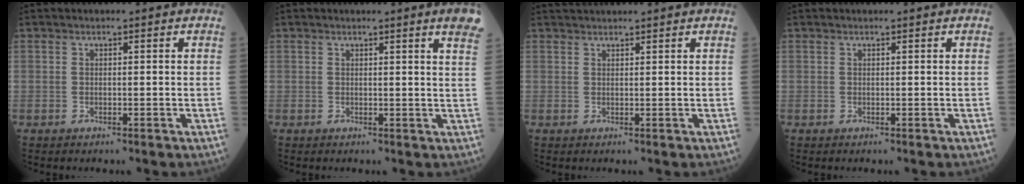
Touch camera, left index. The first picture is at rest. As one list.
[{"total": 4.3, "force": [3.2, -0.3, 2.8], "torque": [-0.030, -0.011, 0.022]}, {"total": 2.7, "force": [2.6, -0.2, 0.7], "torque": [-0.007, 0.029, 0.049]}, {"total": 0.0}]